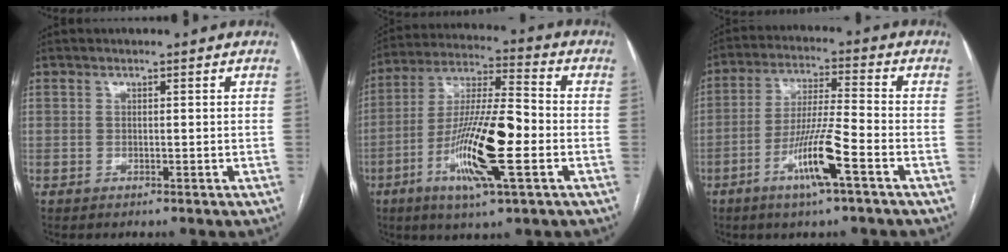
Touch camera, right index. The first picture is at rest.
{"total": 16.3, "force": [-4.7, 1.8, 15.5], "torque": [-0.298, -0.009, -0.086]}
{"total": 10.2, "force": [-4.8, 0.0, 9.1], "torque": [-0.174, -0.007, -0.091]}